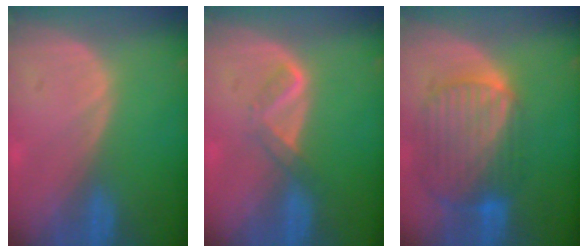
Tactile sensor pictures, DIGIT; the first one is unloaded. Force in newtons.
{"total": 2.8, "press": 2.7, "slide": 0.7}
{"total": 10.3, "press": 8.7, "slide": 5.6}